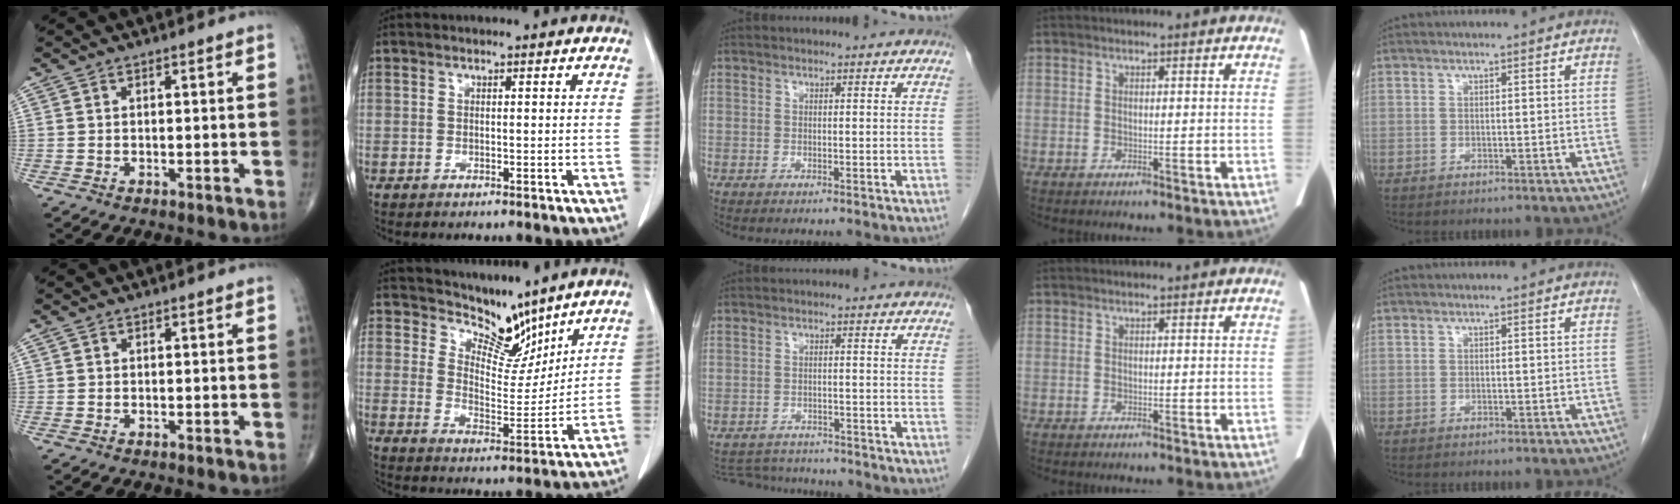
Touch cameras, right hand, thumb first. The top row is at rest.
{"index": {"total": 7.5, "force": [6.9, 2.6, 1.6], "torque": [-0.022, -0.011, 0.127]}, "middle": {"total": 6.2, "force": [-6.1, 1.3, 0.5], "torque": [-0.009, 0.004, -0.092]}}